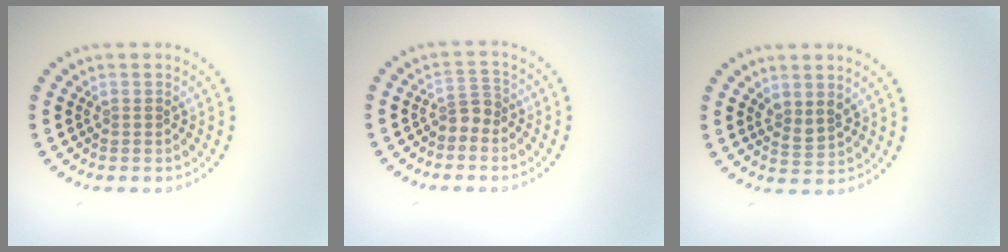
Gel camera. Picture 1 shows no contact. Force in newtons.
{"total": 1.8, "press": 1.4, "slide": 1.1}
{"total": 1.7, "press": 1.4, "slide": 1.0}